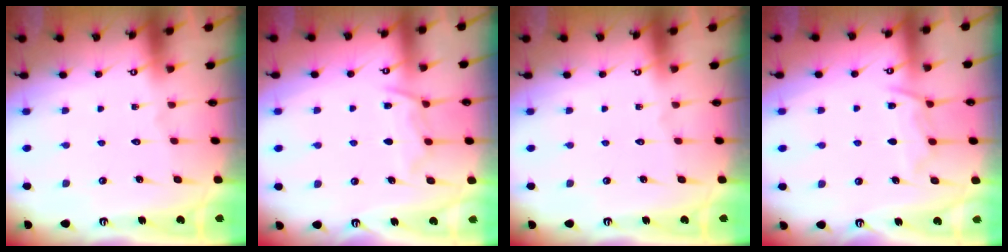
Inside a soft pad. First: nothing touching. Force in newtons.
{"total": 9.4, "press": 9.3, "slide": 1.1}
{"total": 0.0}
{"total": 9.4, "press": 9.3, "slide": 1.1}